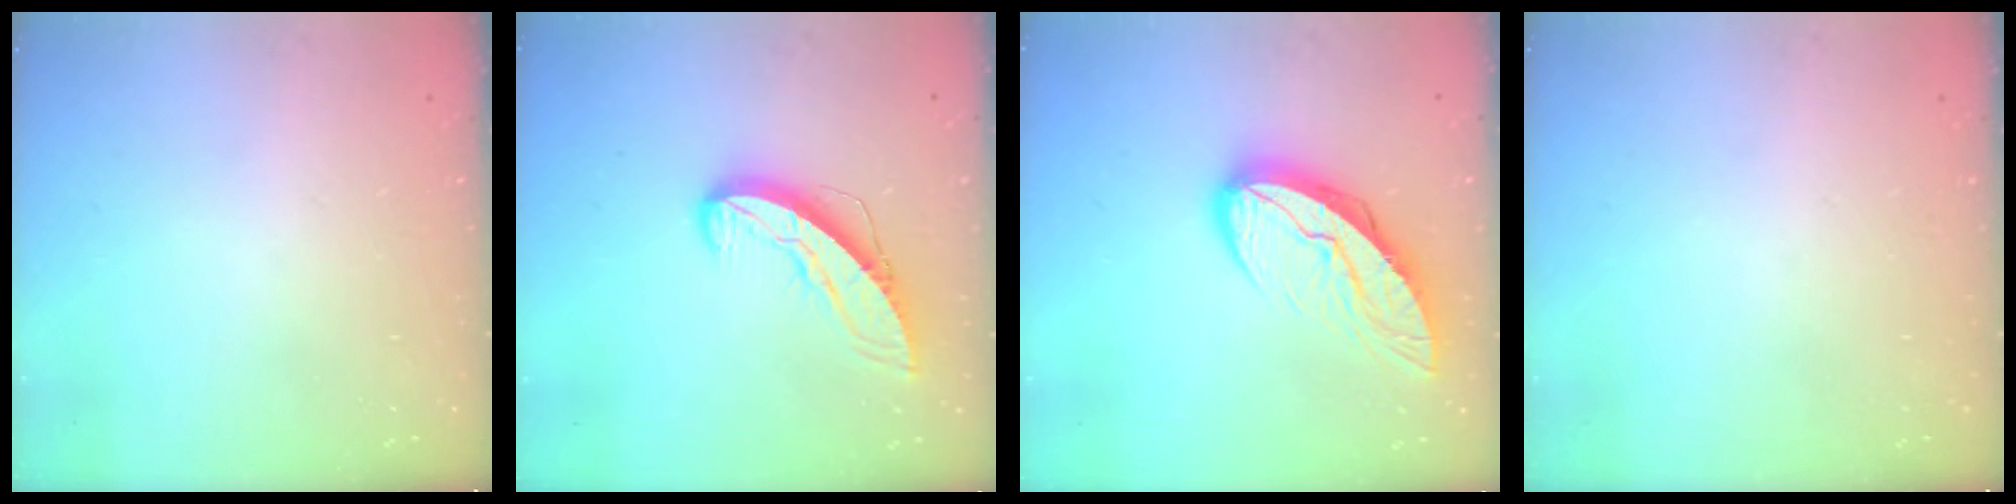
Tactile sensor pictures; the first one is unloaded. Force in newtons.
{"total": 8.7, "press": 8.7, "slide": 1.0}
{"total": 12.5, "press": 12.5, "slide": 1.2}
{"total": 0.0}